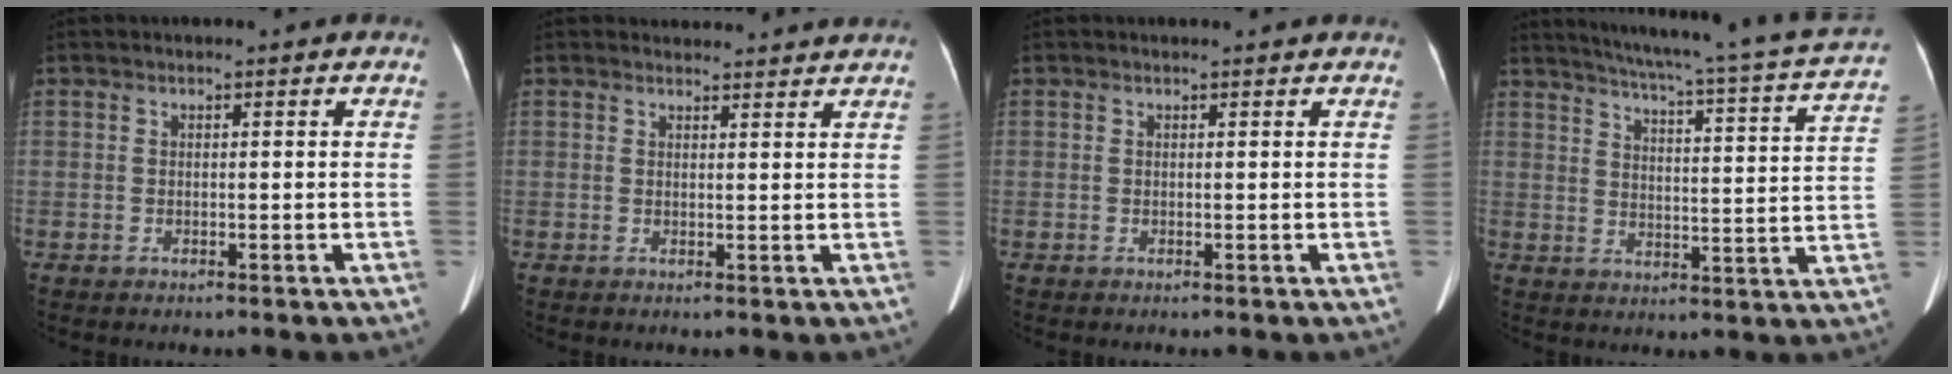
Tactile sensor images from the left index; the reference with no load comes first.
{"total": 5.7, "force": [5.7, 0.4, 0.5], "torque": [-0.006, 0.014, 0.057]}
{"total": 1.8, "force": [1.8, 0.1, 0.2], "torque": [-0.009, 0.008, 0.018]}
{"total": 22.9, "force": [20.5, -0.5, 10.2], "torque": [-0.157, -0.052, 0.250]}